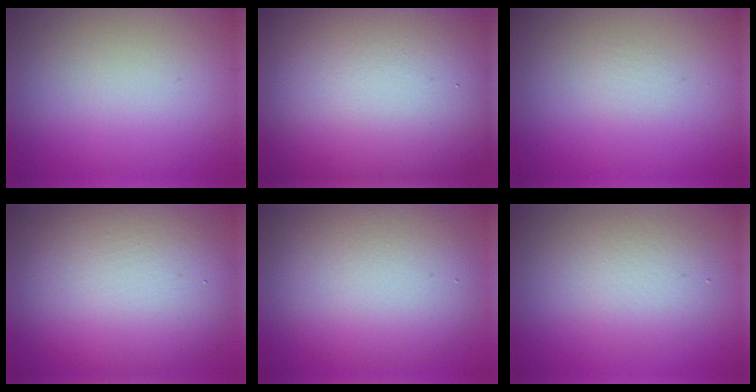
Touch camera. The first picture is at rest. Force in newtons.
{"total": 21.7, "press": 21.7, "slide": 0.8}
{"total": 0.5, "press": 0.5, "slide": 0.0}
{"total": 10.8, "press": 10.7, "slide": 0.8}
{"total": 9.1, "press": 9.1, "slide": 0.3}
{"total": 3.4, "press": 3.4, "slide": 0.1}